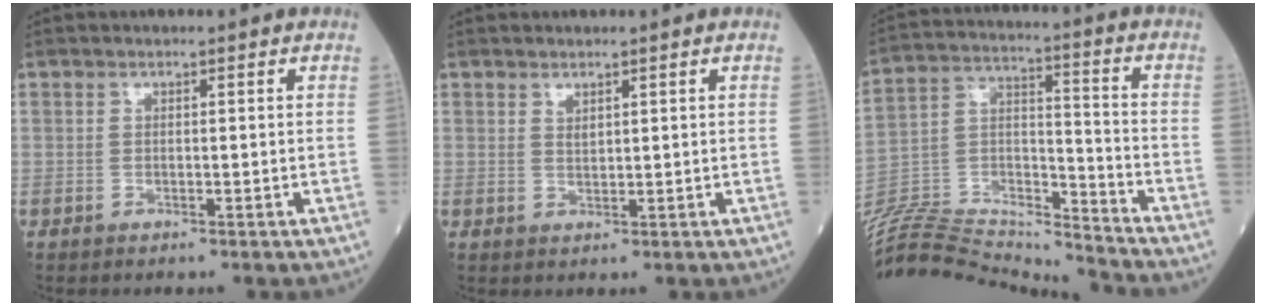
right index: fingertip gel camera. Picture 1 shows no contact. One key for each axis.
{"total": 1.1, "fx": 0.9, "fy": 0.2, "fz": 0.6, "tx": -0.013, "ty": -0.004, "tz": 0.020}
{"total": 21.2, "fx": -20.8, "fy": 0.5, "fz": 4.0, "tx": -0.081, "ty": 0.028, "tz": -0.345}